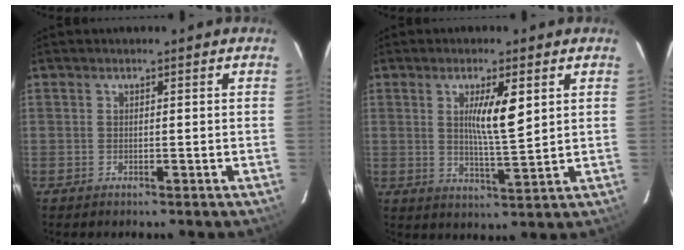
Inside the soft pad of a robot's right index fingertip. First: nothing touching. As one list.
[{"total": 7.1, "force": [2.1, 0.9, 6.7], "torque": [-0.116, -0.004, 0.037]}]